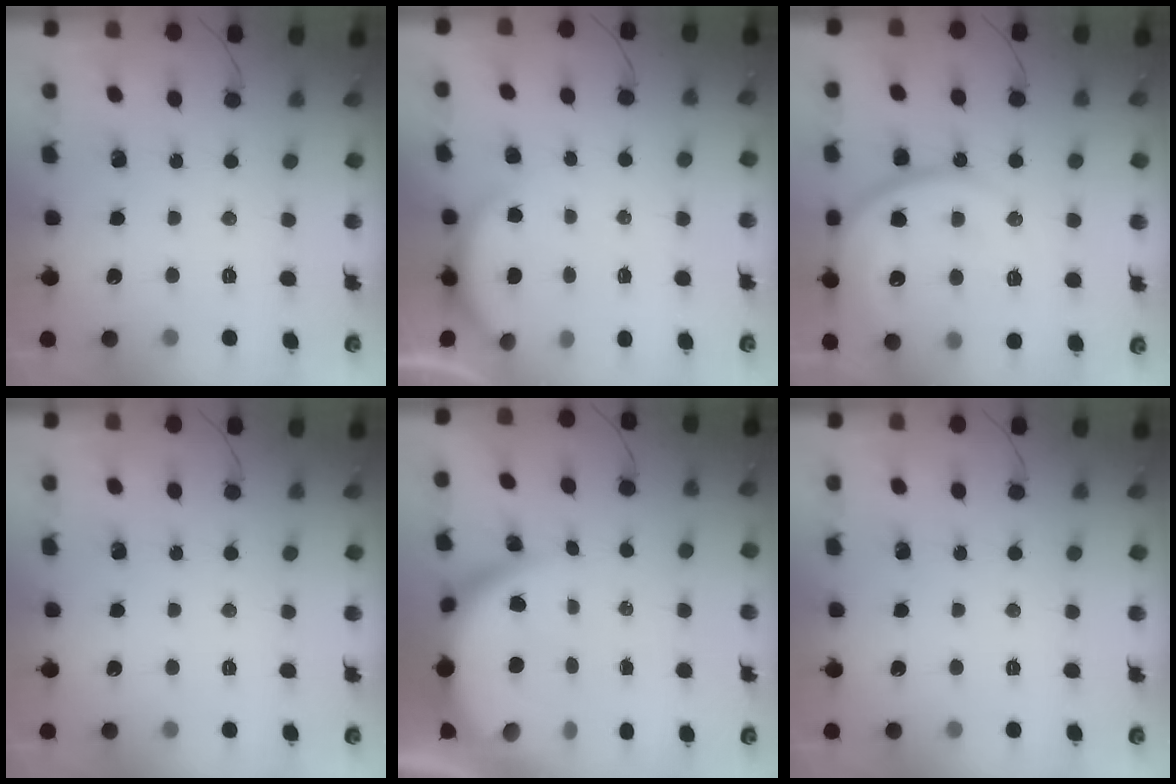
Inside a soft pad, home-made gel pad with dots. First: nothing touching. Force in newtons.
{"total": 1.6, "press": 1.5, "slide": 0.6}
{"total": 17.5, "press": 17.2, "slide": 3.7}
{"total": 0.0}
{"total": 8.3, "press": 8.2, "slide": 1.1}
{"total": 0.0}